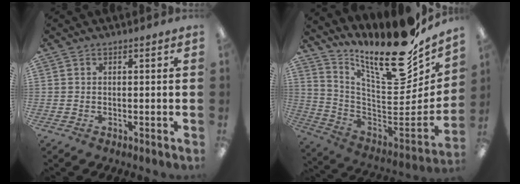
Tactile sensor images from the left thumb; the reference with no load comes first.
{"total": 21.3, "force": [16.5, 5.1, 12.5], "torque": [-0.158, -0.150, 0.263]}